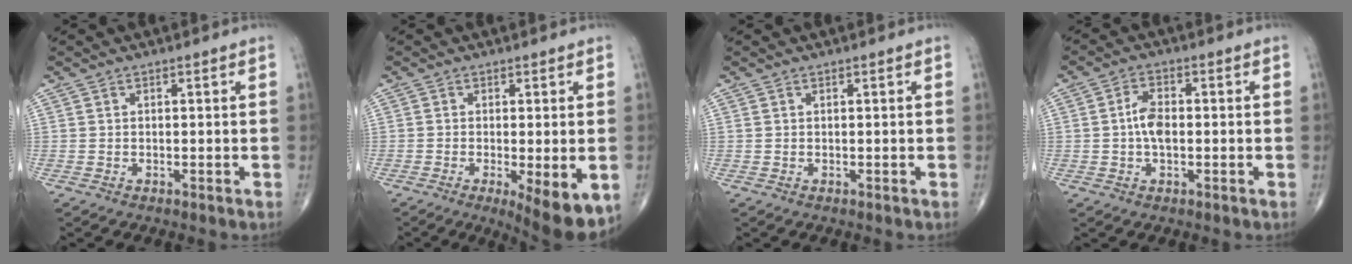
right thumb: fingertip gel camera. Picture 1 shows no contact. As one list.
[{"total": 9.2, "force": [-3.0, 2.5, 8.4], "torque": [-0.115, -0.022, -0.041]}, {"total": 0.0}, {"total": 4.8, "force": [-0.2, 2.6, 4.0], "torque": [-0.076, 0.011, -0.010]}]